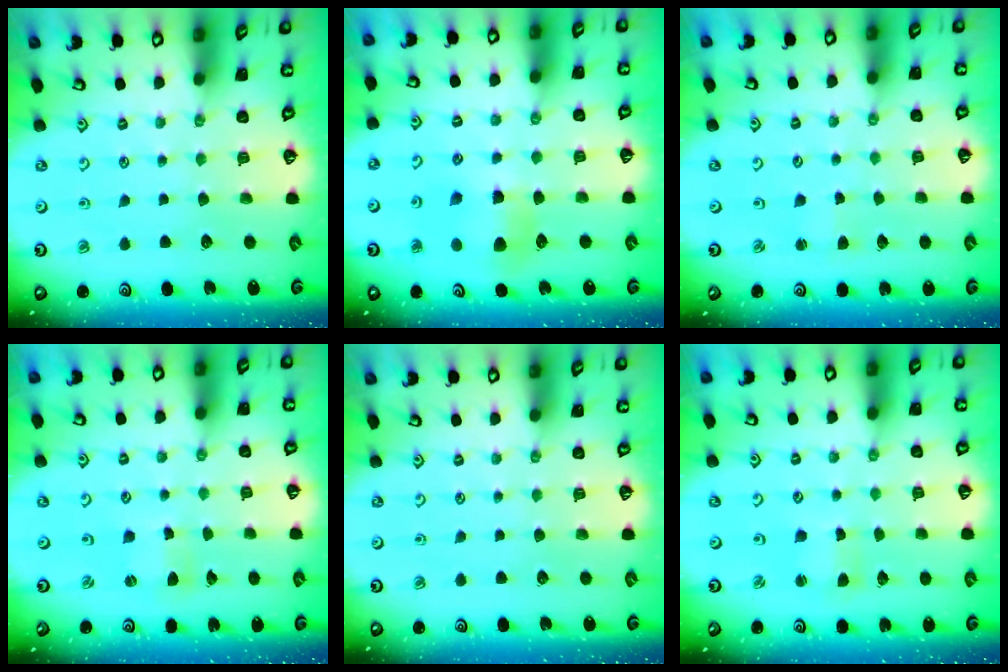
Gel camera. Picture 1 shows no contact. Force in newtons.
{"total": 7.0, "press": 6.9, "slide": 1.1}
{"total": 2.1, "press": 2.1, "slide": 0.2}
{"total": 2.5, "press": 2.5, "slide": 0.2}
{"total": 0.0}
{"total": 1.8, "press": 1.8, "slide": 0.3}